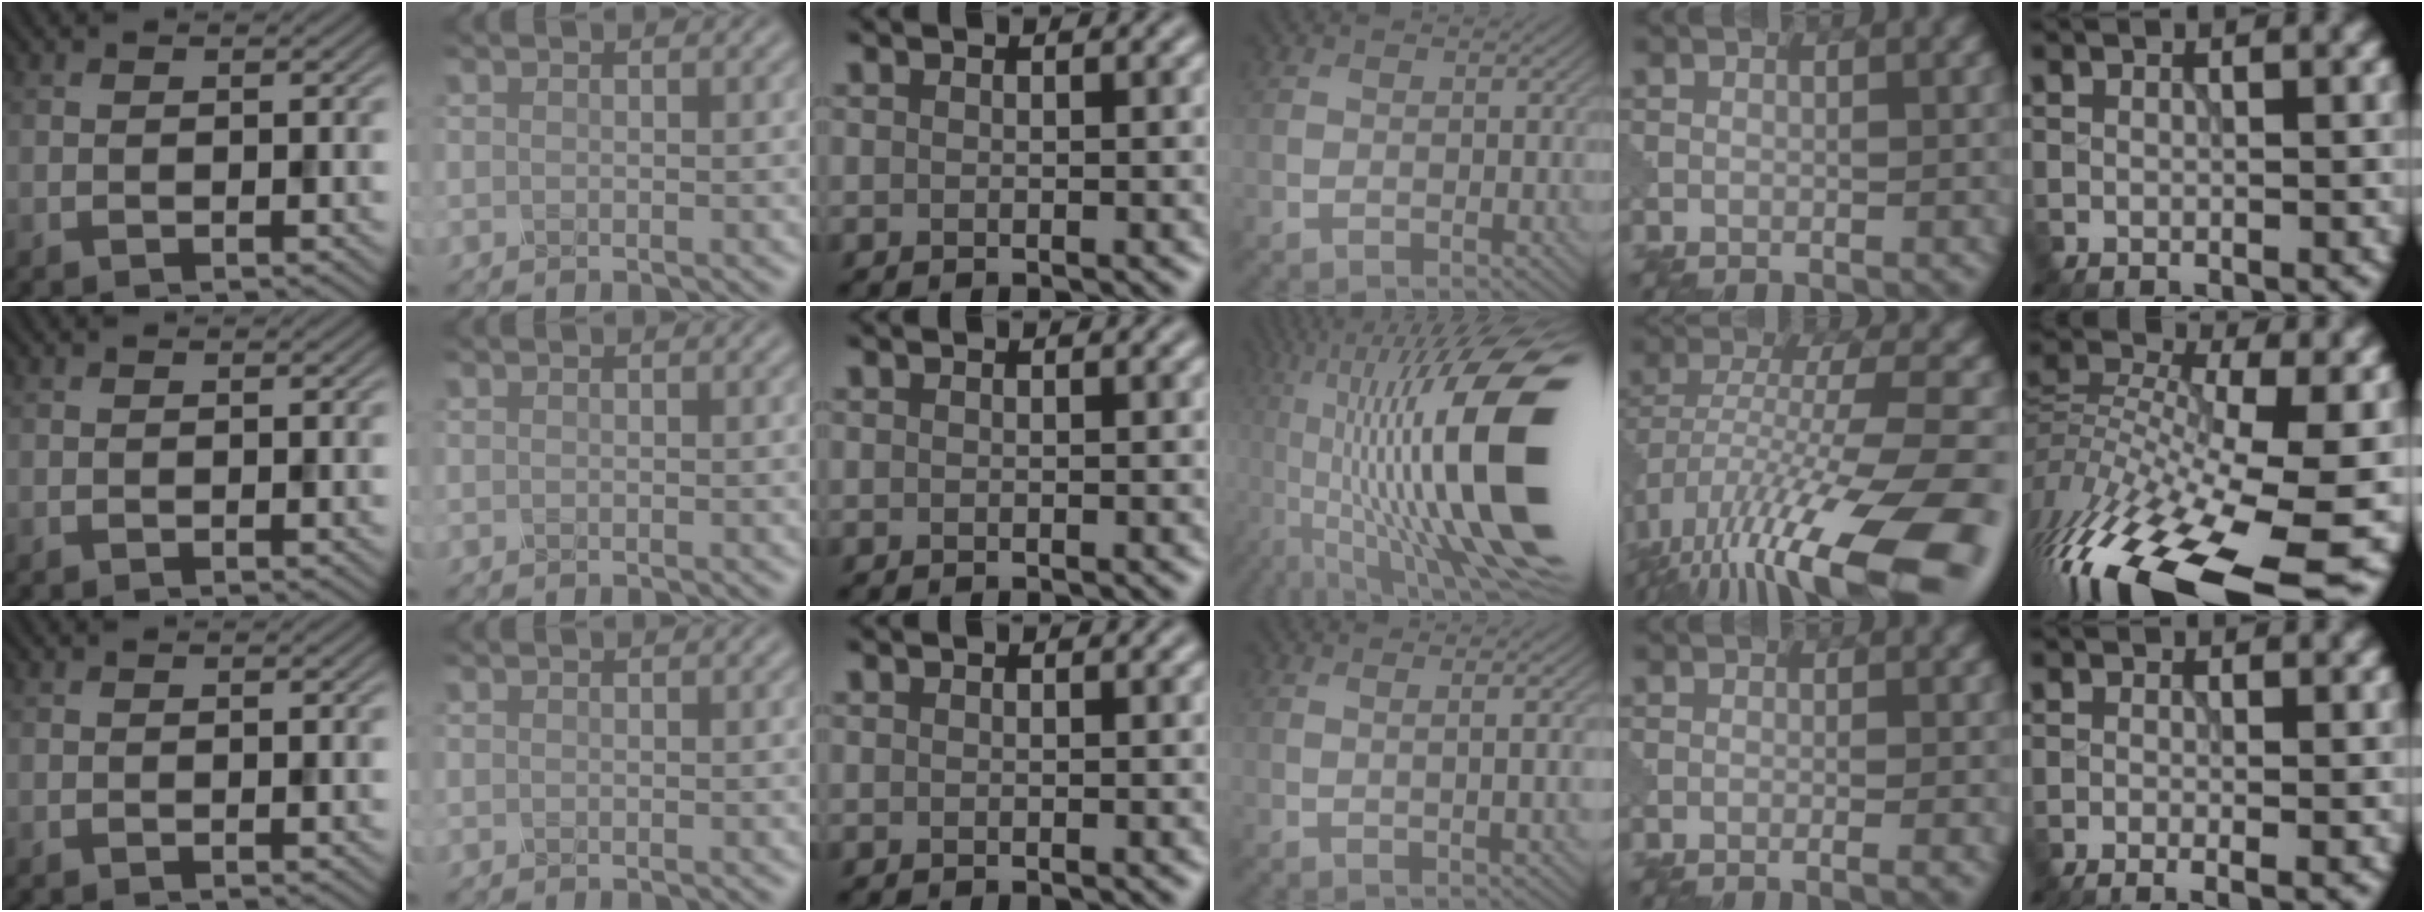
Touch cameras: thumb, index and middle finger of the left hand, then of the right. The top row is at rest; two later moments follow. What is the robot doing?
{"motion": "shake", "object": "plastic piggy bank"}